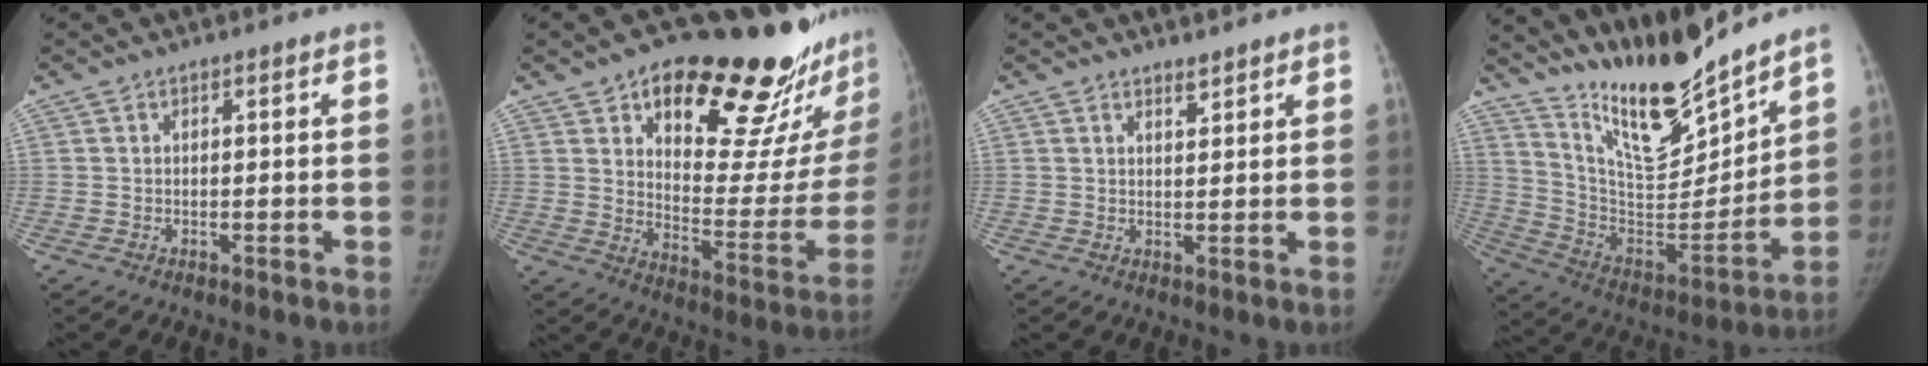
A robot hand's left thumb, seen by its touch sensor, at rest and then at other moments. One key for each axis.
{"total": 29.2, "fx": 19.5, "fy": 10.7, "fz": 18.9, "tx": -0.220, "ty": -0.085, "tz": 0.274}
{"total": 1.7, "fx": 1.6, "fy": 0.3, "fz": 0.3, "tx": 0.006, "ty": -0.017, "tz": 0.024}
{"total": 19.5, "fx": 17.2, "fy": 3.3, "fz": 8.6, "tx": -0.101, "ty": -0.119, "tz": 0.308}